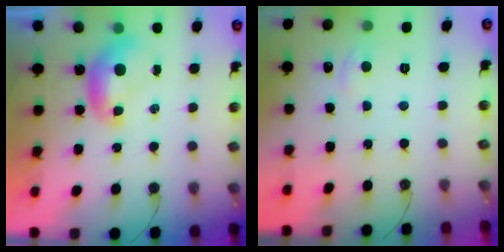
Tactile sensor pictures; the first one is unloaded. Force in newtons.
{"total": 1.4, "press": 1.2, "slide": 0.6}